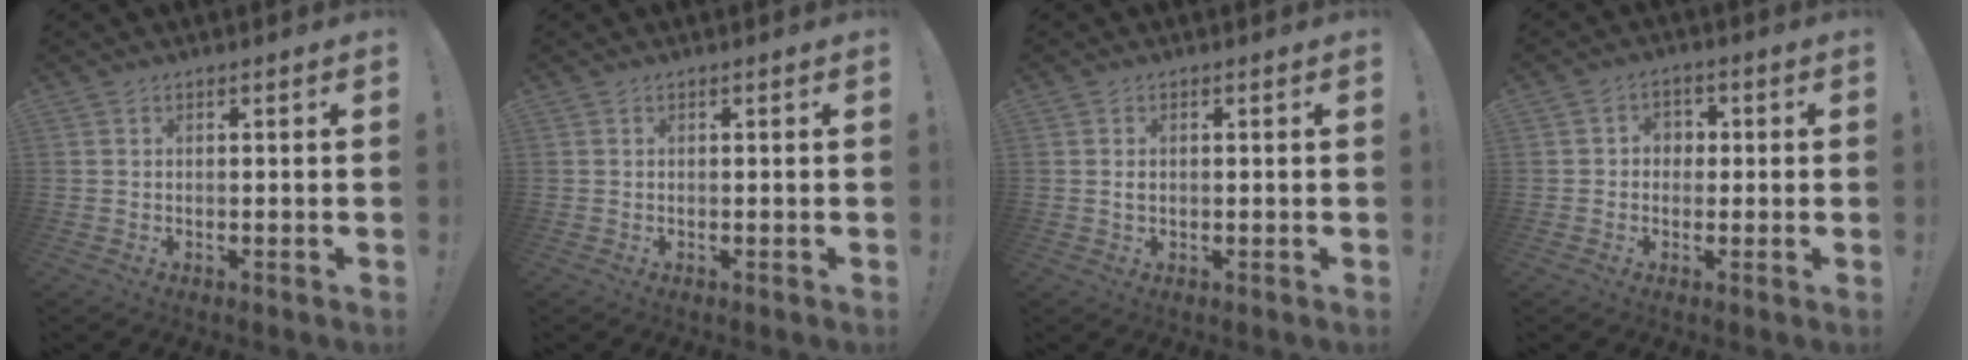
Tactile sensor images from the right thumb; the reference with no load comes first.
{"total": 0.0}
{"total": 1.1, "force": [0.3, 0.8, 0.7], "torque": [-0.007, 0.001, 0.002]}
{"total": 3.4, "force": [-0.4, 3.2, 1.3], "torque": [-0.012, 0.002, -0.011]}